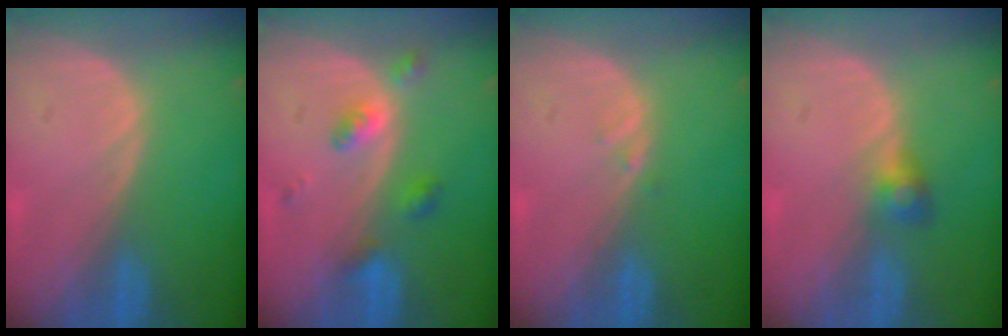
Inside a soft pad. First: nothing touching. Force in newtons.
{"total": 4.4, "press": 4.0, "slide": 1.7}
{"total": 0.6, "press": 0.6, "slide": 0.1}
{"total": 2.5, "press": 2.5, "slide": 0.2}